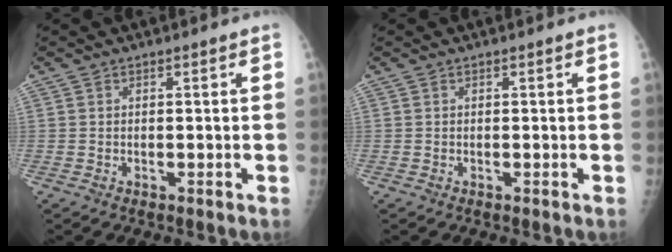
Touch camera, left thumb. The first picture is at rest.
{"total": 0.0}